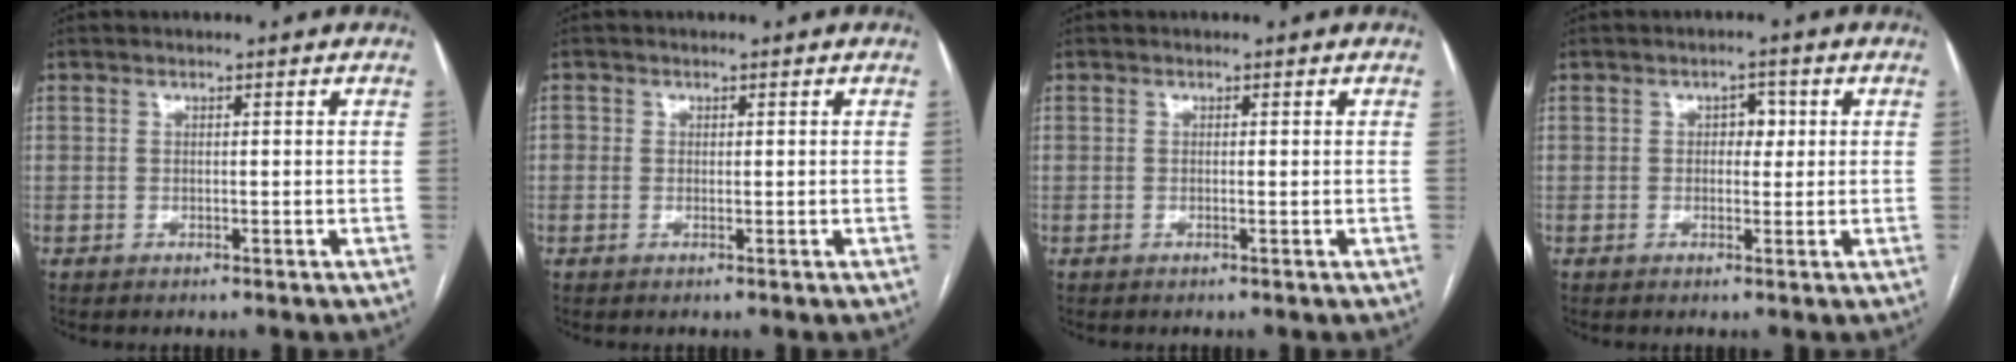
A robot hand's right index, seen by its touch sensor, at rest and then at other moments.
{"total": 1.3, "force": [0.0, 1.2, 0.6], "torque": [-0.011, 0.003, 0.000]}
{"total": 0.0}
{"total": 2.4, "force": [0.4, 1.5, 1.7], "torque": [-0.019, 0.011, 0.003]}